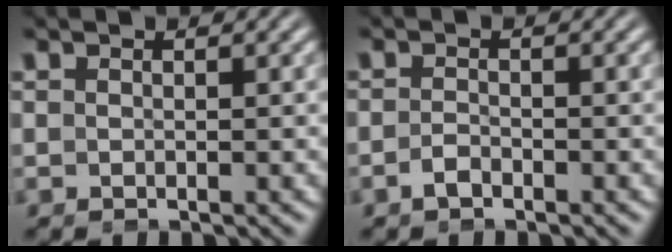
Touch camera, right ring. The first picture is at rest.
{"total": 1.3, "force": [-1.3, -0.2, 0.0], "torque": [0.002, -0.002, -0.025]}